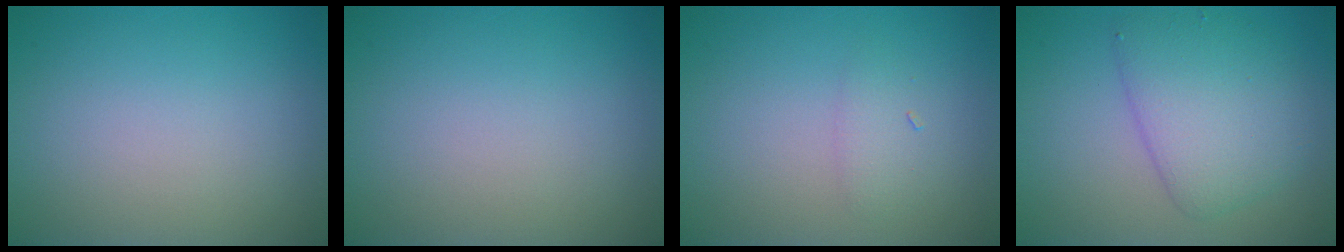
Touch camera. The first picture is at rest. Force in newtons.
{"total": 0.0}
{"total": 1.3, "press": 1.3, "slide": 0.1}
{"total": 5.0, "press": 5.0, "slide": 0.1}